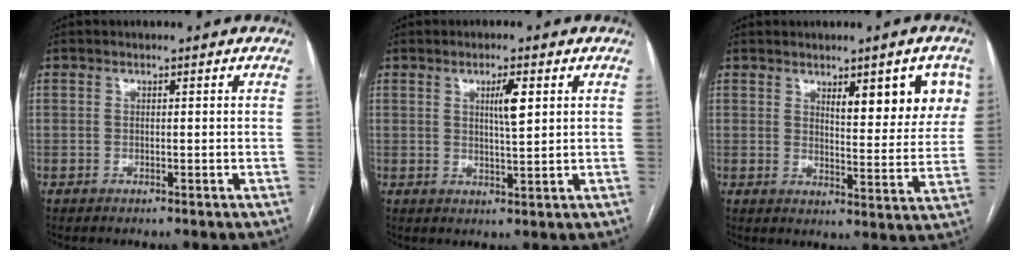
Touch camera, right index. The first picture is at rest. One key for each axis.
{"total": 3.7, "fx": 1.4, "fy": 0.4, "fz": 3.5, "tx": -0.060, "ty": -0.001, "tz": 0.023}
{"total": 9.7, "fx": 4.4, "fy": 2.8, "fz": 8.1, "tx": -0.097, "ty": 0.000, "tz": 0.061}